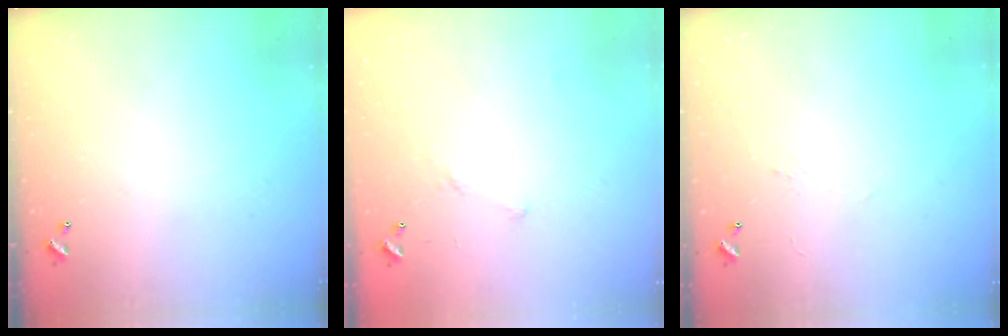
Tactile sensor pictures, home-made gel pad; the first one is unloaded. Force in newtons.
{"total": 5.7, "press": 5.7, "slide": 0.7}
{"total": 2.0, "press": 1.9, "slide": 0.7}